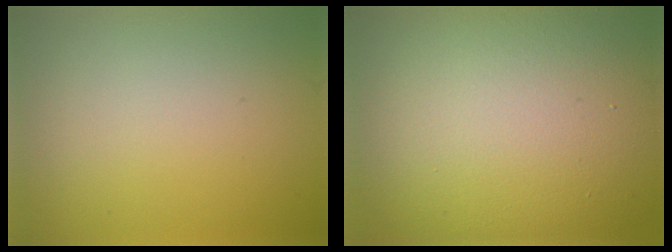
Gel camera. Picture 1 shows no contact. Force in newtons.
{"total": 18.9, "press": 18.9, "slide": 0.9}